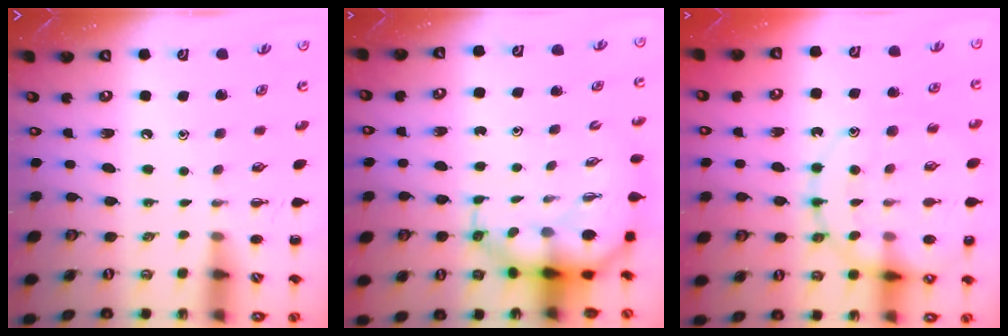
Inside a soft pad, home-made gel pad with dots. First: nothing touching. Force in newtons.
{"total": 8.0, "press": 7.7, "slide": 2.1}
{"total": 18.4, "press": 18.3, "slide": 2.2}